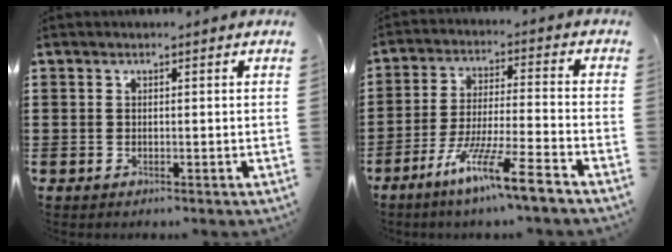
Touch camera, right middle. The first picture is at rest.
{"total": 10.1, "force": [-7.8, -0.1, 6.5], "torque": [-0.135, -0.011, -0.152]}